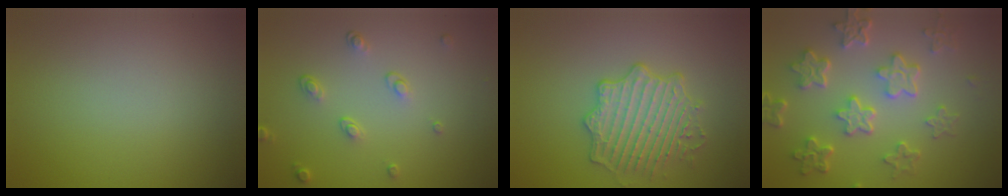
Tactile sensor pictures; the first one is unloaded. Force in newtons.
{"total": 1.8, "press": 1.3, "slide": 1.2}
{"total": 3.9, "press": 3.8, "slide": 0.8}
{"total": 5.8, "press": 4.4, "slide": 3.8}